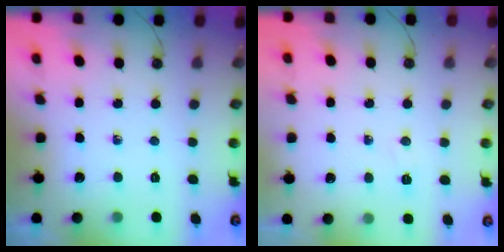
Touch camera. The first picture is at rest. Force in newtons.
{"total": 4.0, "press": 4.0, "slide": 0.7}